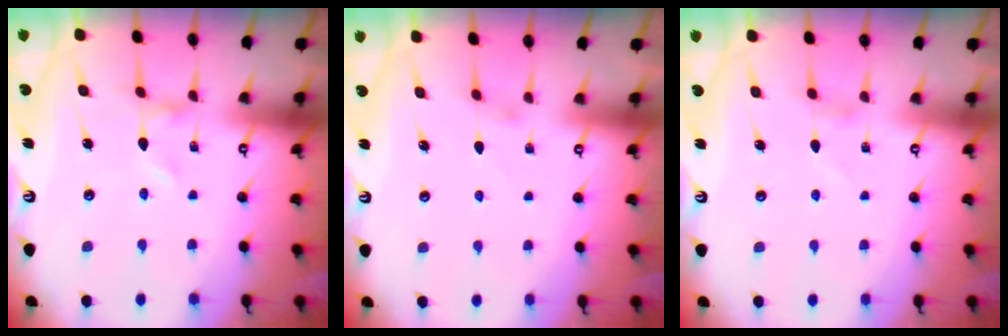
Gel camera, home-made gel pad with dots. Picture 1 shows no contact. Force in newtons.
{"total": 1.1, "press": 1.0, "slide": 0.3}
{"total": 0.0}